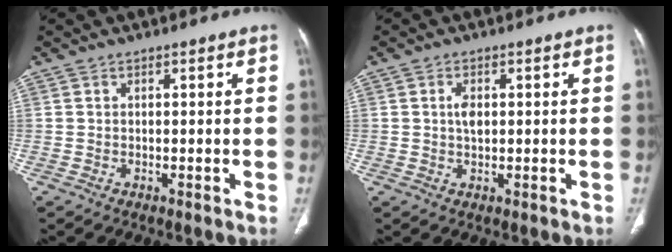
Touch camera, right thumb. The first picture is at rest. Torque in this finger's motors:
{"motor_torque": [1.11, 0.82, 0.49, -0.80, 0.02]}